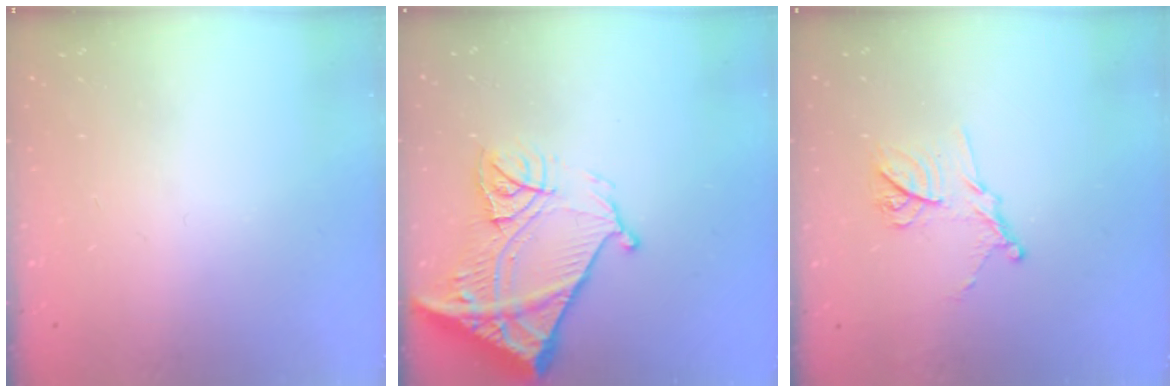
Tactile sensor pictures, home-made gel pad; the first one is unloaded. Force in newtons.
{"total": 19.3, "press": 19.2, "slide": 2.2}
{"total": 12.6, "press": 12.5, "slide": 0.9}